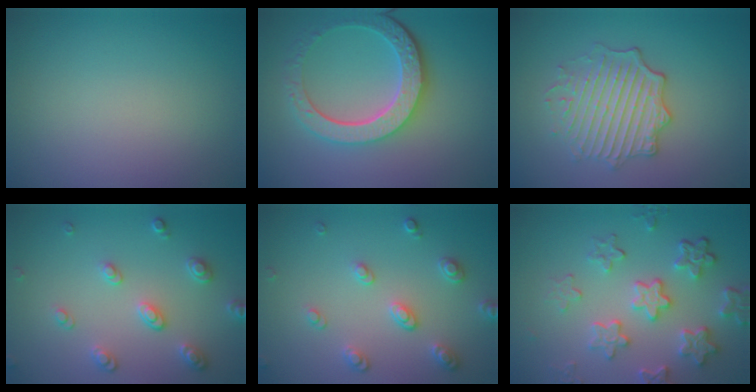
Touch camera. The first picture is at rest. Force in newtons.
{"total": 6.0, "press": 4.5, "slide": 4.0}
{"total": 4.5, "press": 3.9, "slide": 2.3}
{"total": 2.7, "press": 2.6, "slide": 0.4}
{"total": 2.7, "press": 2.6, "slide": 0.4}
{"total": 5.6, "press": 4.4, "slide": 3.6}